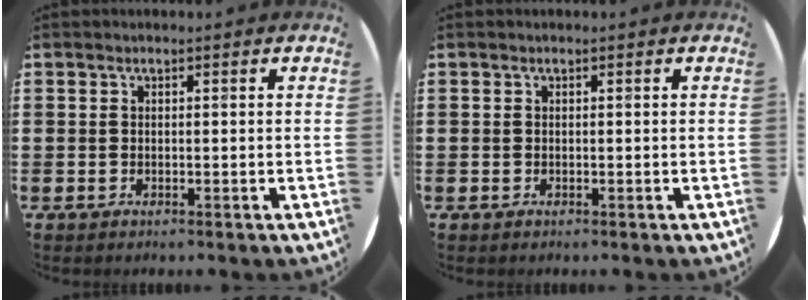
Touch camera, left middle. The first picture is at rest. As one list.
[{"total": 0.0}]